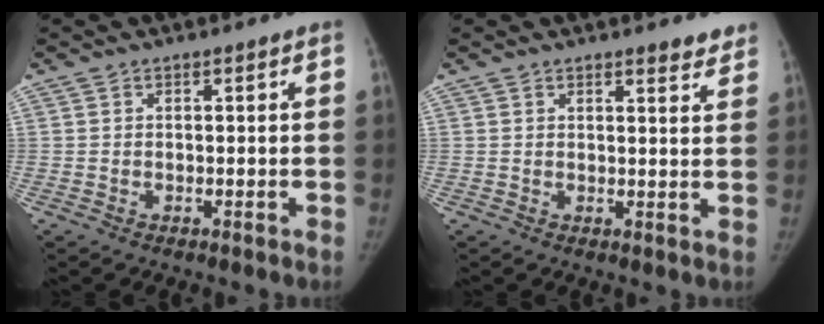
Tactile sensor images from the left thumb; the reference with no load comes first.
{"total": 3.7, "force": [3.0, 0.9, 2.0], "torque": [-0.010, -0.018, 0.036]}